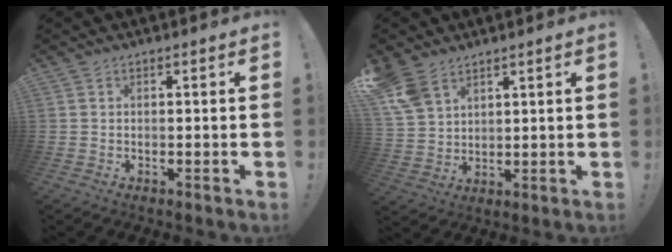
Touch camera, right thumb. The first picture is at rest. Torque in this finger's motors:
{"motor_torque": [1.80, 2.16, 0.99, 0.83, 0.11]}